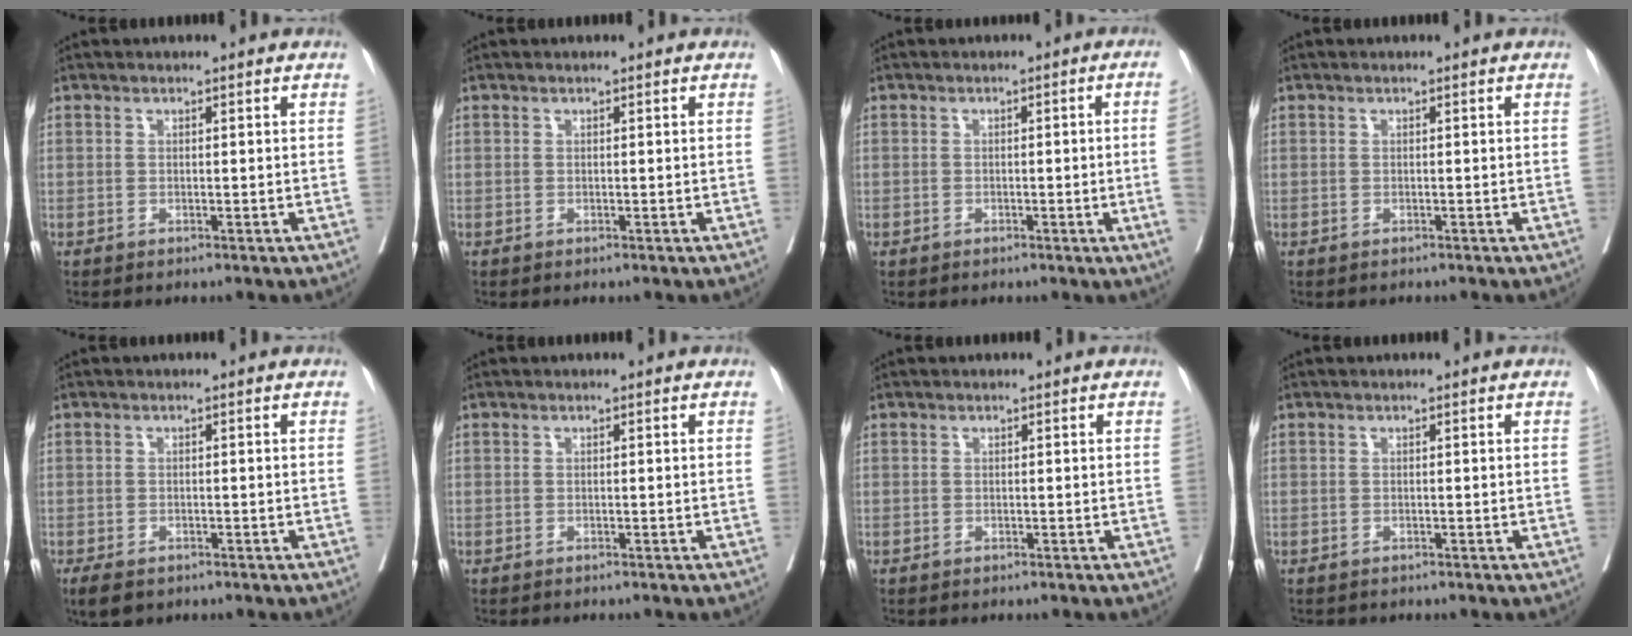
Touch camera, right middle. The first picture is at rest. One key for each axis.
{"total": 0.0}
{"total": 4.2, "fx": -0.7, "fy": -0.9, "fz": 4.0, "tx": -0.048, "ty": 0.002, "tz": -0.007}
{"total": 0.0}
{"total": 3.8, "fx": -2.6, "fy": 1.9, "fz": 1.9, "tx": -0.031, "ty": -0.007, "tz": -0.039}
{"total": 0.7, "fx": -0.7, "fy": 0.1, "fz": 0.2, "tx": -0.009, "ty": -0.003, "tz": -0.011}
{"total": 0.0}
{"total": 1.1, "fx": -1.0, "fy": 0.4, "fz": 0.2, "tx": -0.013, "ty": -0.003, "tz": -0.016}